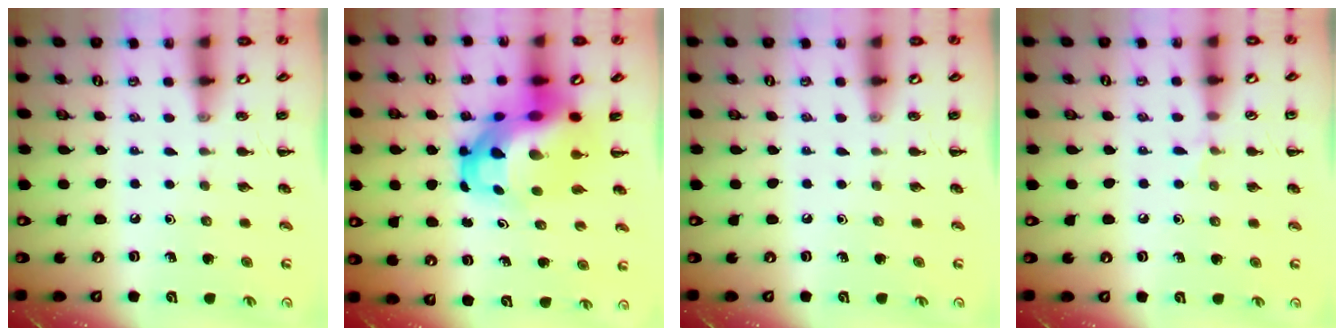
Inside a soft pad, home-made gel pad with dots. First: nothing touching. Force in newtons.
{"total": 13.6, "press": 13.2, "slide": 3.4}
{"total": 0.0}
{"total": 4.4, "press": 4.1, "slide": 1.6}